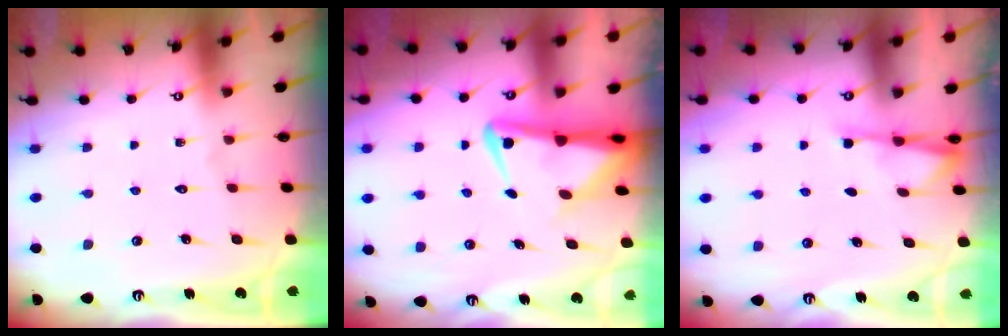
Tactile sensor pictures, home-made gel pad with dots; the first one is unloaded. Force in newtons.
{"total": 4.7, "press": 4.7, "slide": 0.7}
{"total": 2.4, "press": 2.3, "slide": 0.4}